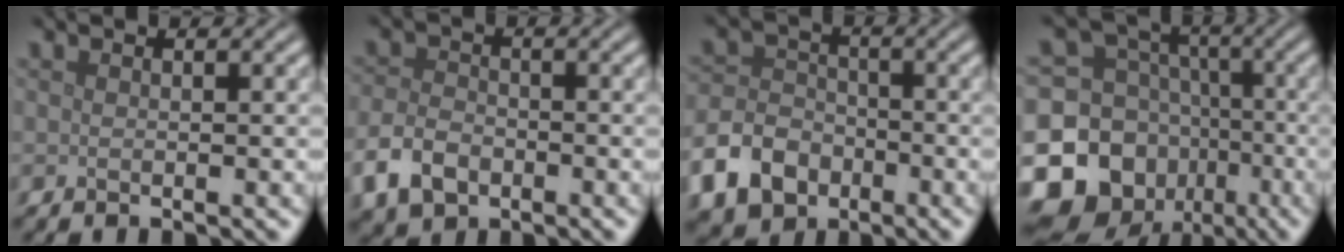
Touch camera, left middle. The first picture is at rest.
{"total": 4.3, "force": [-2.2, 2.9, 2.3], "torque": [-0.051, -0.001, -0.050]}
{"total": 6.7, "force": [-3.5, 4.9, 2.9], "torque": [-0.065, -0.001, -0.079]}
{"total": 15.6, "force": [-6.0, 13.2, 5.6], "torque": [-0.138, -0.022, -0.120]}